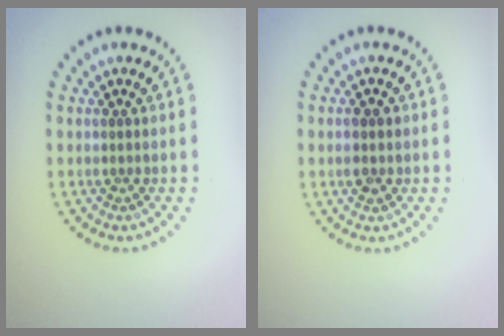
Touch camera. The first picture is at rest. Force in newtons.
{"total": 2.0, "press": 2.0, "slide": 0.0}